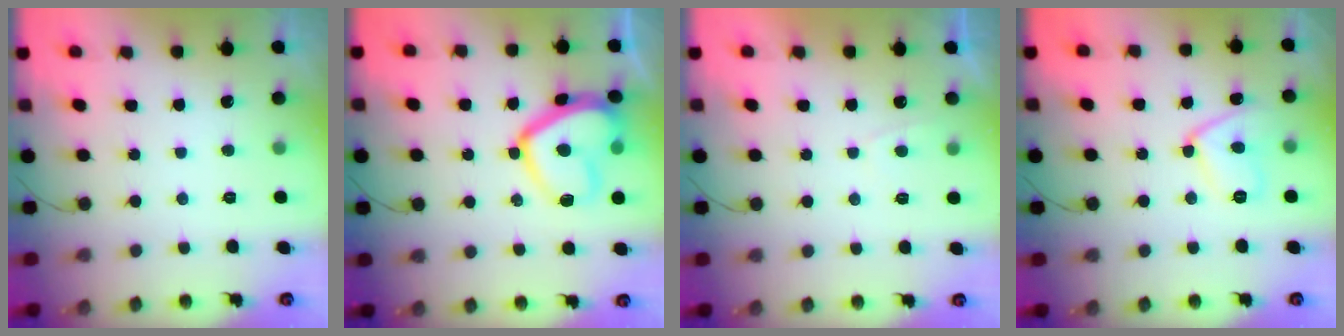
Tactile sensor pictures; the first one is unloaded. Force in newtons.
{"total": 14.5, "press": 14.5, "slide": 1.2}
{"total": 1.1, "press": 0.9, "slide": 0.5}
{"total": 8.8, "press": 8.7, "slide": 0.8}